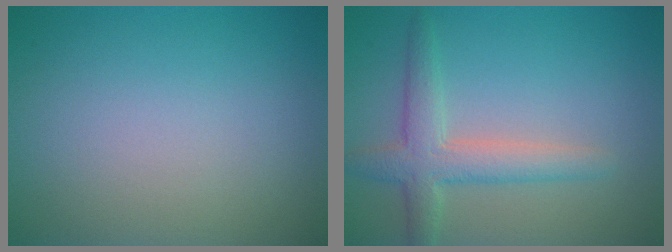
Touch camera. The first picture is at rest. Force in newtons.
{"total": 3.7, "press": 3.7, "slide": 0.1}